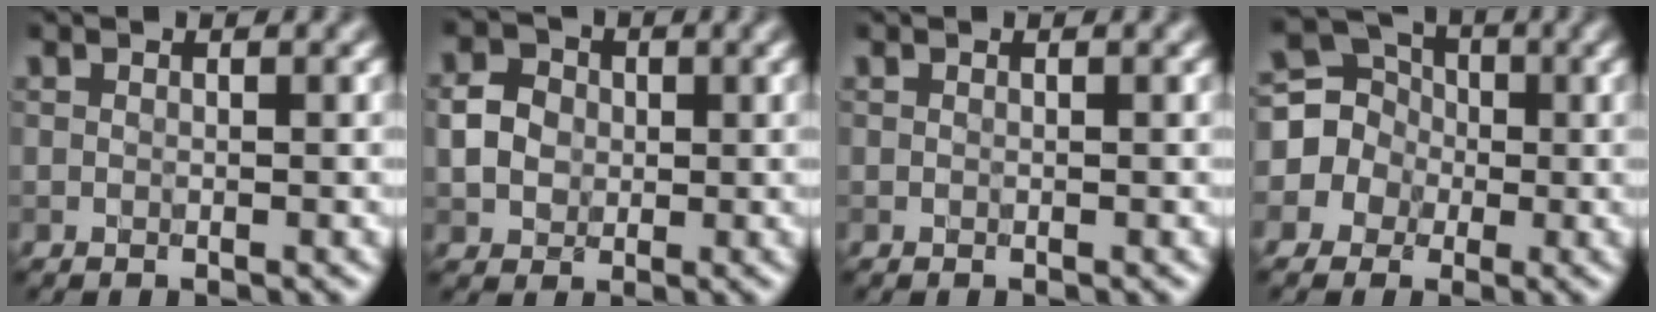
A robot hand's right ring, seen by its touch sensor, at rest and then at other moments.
{"total": 2.9, "force": [0.1, 2.5, 1.4], "torque": [-0.025, 0.004, 0.001]}
{"total": 0.0}
{"total": 6.9, "force": [-0.3, 6.7, 1.8], "torque": [-0.039, 0.032, -0.050]}